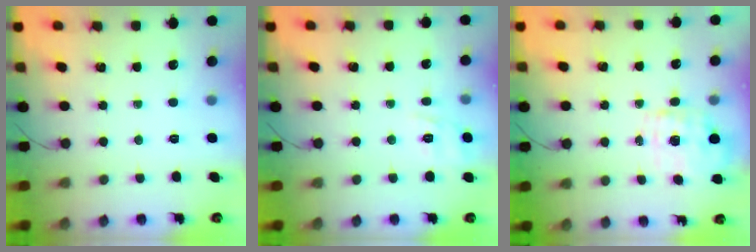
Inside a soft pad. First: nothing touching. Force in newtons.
{"total": 2.7, "press": 2.1, "slide": 1.7}
{"total": 1.5, "press": 1.5, "slide": 0.5}